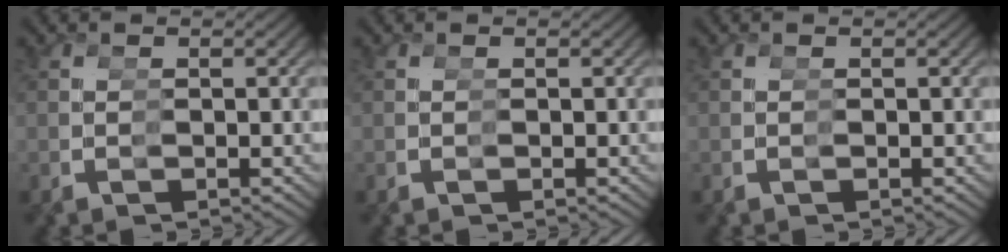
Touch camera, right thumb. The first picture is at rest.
{"total": 0.0}
{"total": 0.0}